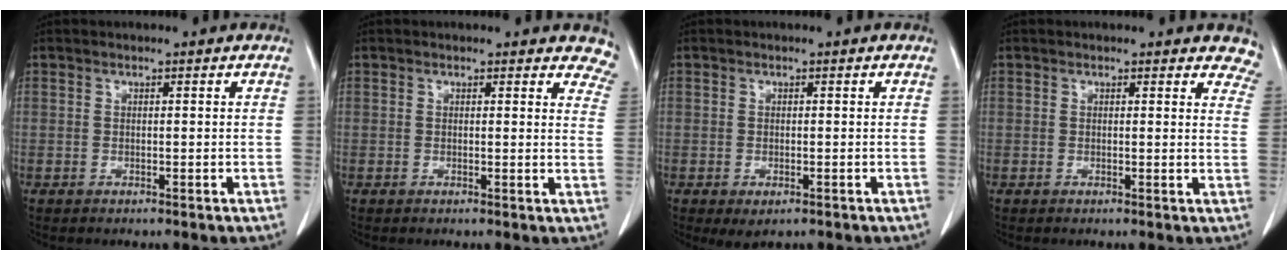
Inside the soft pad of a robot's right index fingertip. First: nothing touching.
{"total": 6.0, "force": [5.6, 2.1, 0.9], "torque": [0.026, -0.016, 0.021]}
{"total": 2.5, "force": [-1.3, 1.2, 1.7], "torque": [-0.024, -0.005, -0.008]}
{"total": 5.9, "force": [5.4, 2.1, 0.8], "torque": [0.027, -0.015, 0.020]}